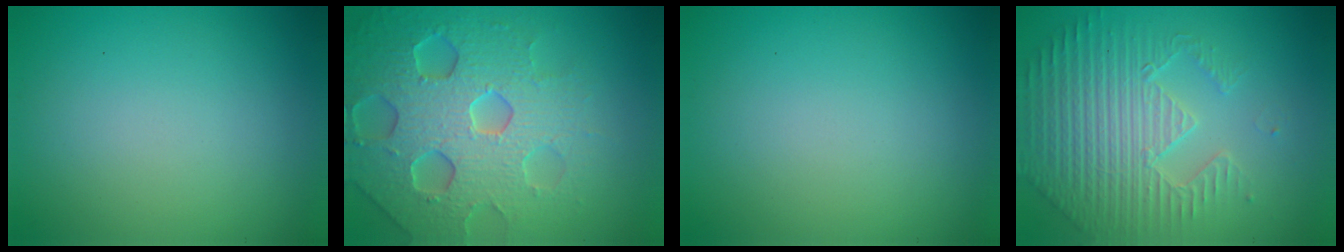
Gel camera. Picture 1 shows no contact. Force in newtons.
{"total": 7.3, "press": 7.1, "slide": 1.5}
{"total": 0.0}
{"total": 4.8, "press": 4.4, "slide": 1.9}